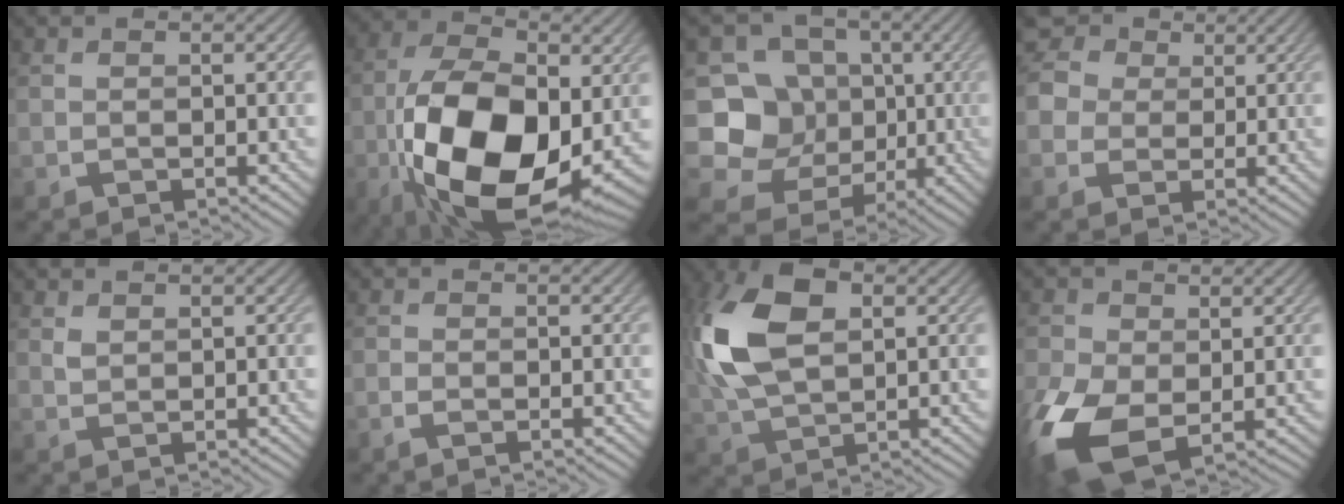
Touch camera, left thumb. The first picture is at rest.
{"total": 19.4, "force": [-4.4, 11.0, 15.3], "torque": [-0.299, -0.029, -0.077]}
{"total": 14.4, "force": [-0.7, 13.4, 5.2], "torque": [-0.179, 0.010, -0.025]}
{"total": 7.5, "force": [3.0, 6.2, 2.9], "torque": [-0.114, 0.028, 0.038]}
{"total": 0.9, "force": [0.7, 0.3, 0.4], "torque": [-0.015, -0.001, 0.016]}
{"total": 1.4, "force": [-0.8, 0.5, 1.1], "torque": [-0.024, -0.003, -0.017]}
{"total": 13.0, "force": [3.2, 7.3, 10.3], "torque": [-0.248, 0.017, 0.058]}
{"total": 11.3, "force": [-3.0, 6.9, 8.4], "torque": [-0.227, -0.031, -0.052]}